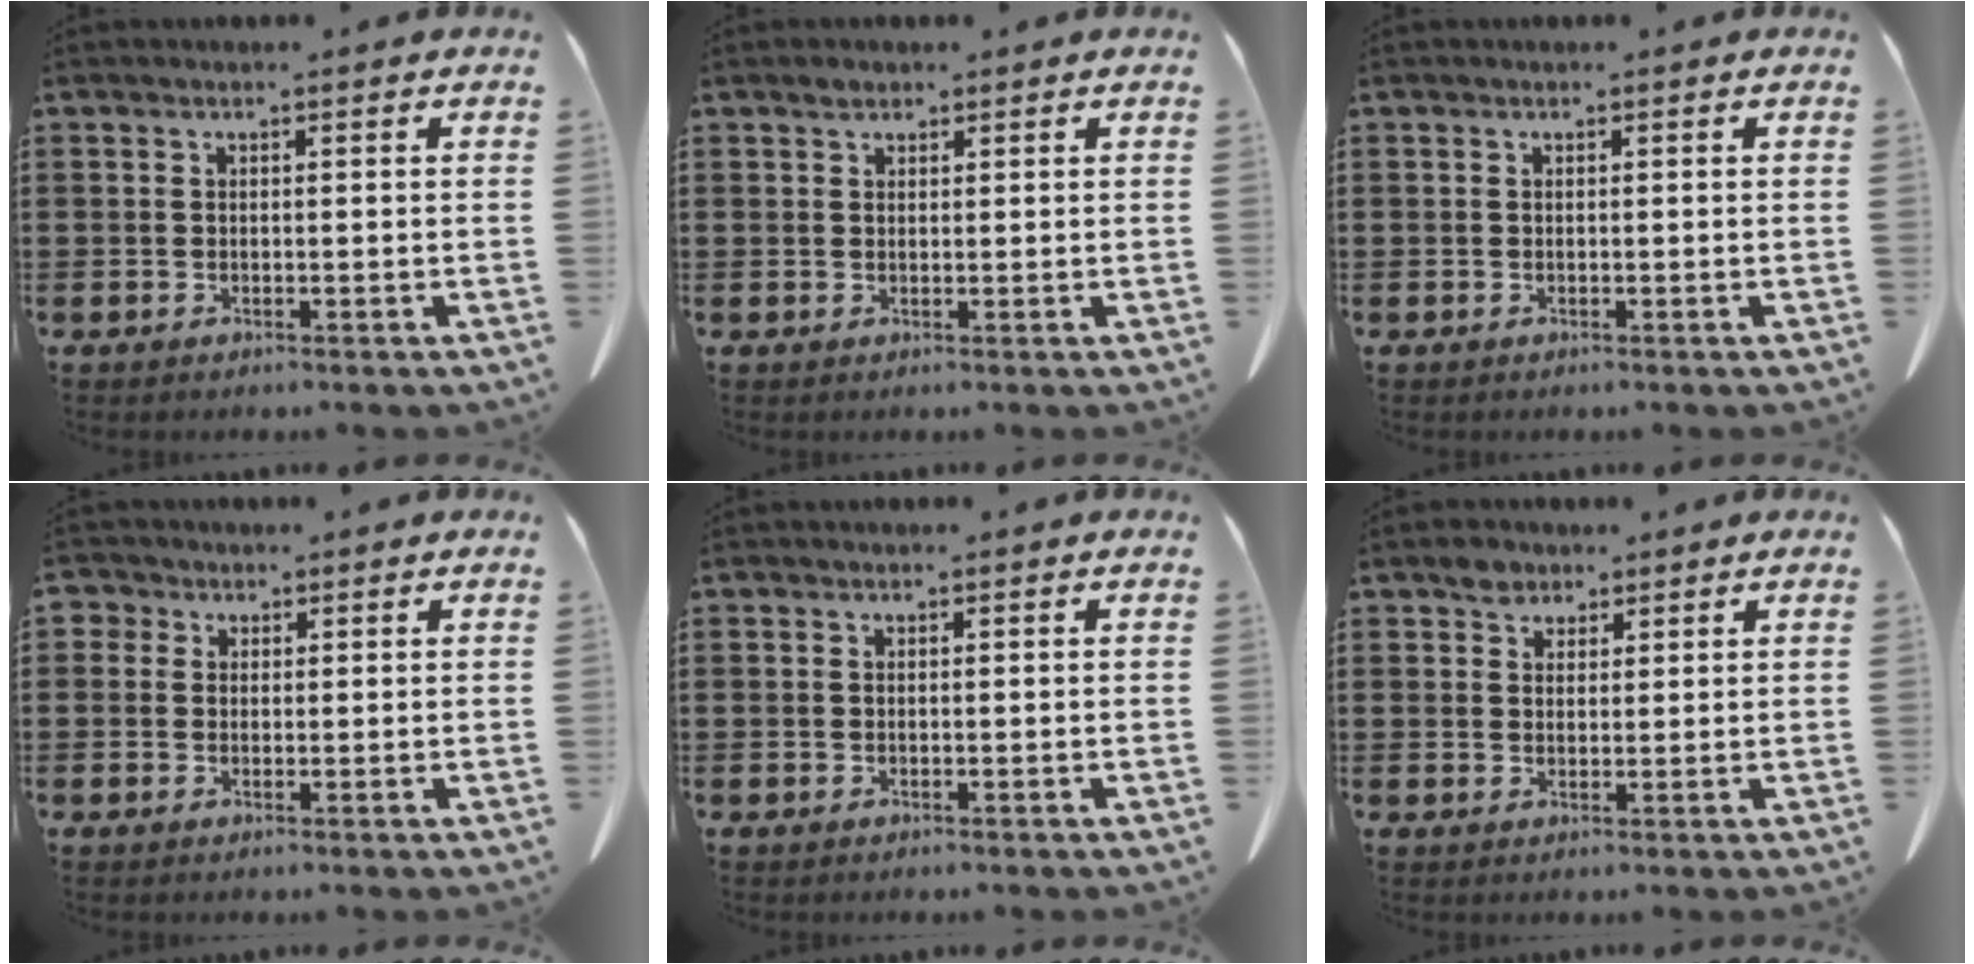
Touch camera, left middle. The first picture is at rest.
{"total": 1.1, "force": [0.9, 0.6, 0.4], "torque": [-0.002, 0.000, 0.015]}
{"total": 0.0}
{"total": 1.8, "force": [0.8, 1.6, 0.4], "torque": [-0.007, 0.004, 0.011]}
{"total": 0.0}
{"total": 2.9, "force": [2.2, 1.9, 0.7], "torque": [-0.004, 0.000, 0.038]}